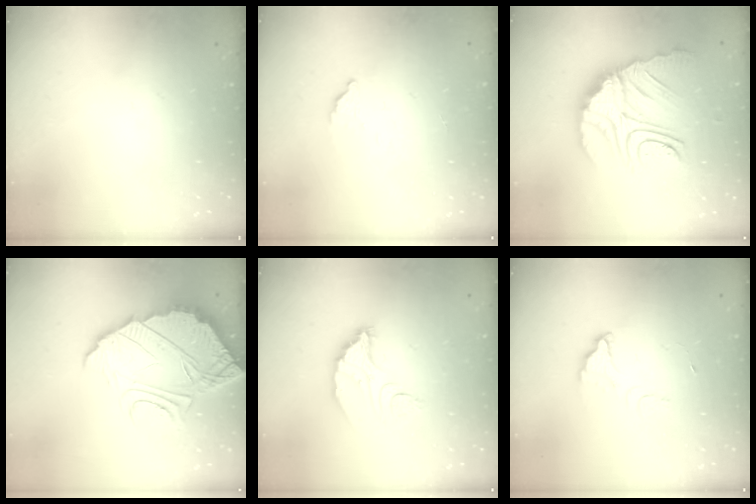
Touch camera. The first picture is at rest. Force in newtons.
{"total": 2.8, "press": 2.7, "slide": 0.3}
{"total": 21.0, "press": 20.9, "slide": 1.7}
{"total": 10.2, "press": 10.1, "slide": 0.7}
{"total": 8.8, "press": 8.8, "slide": 0.8}
{"total": 4.7, "press": 4.7, "slide": 0.5}